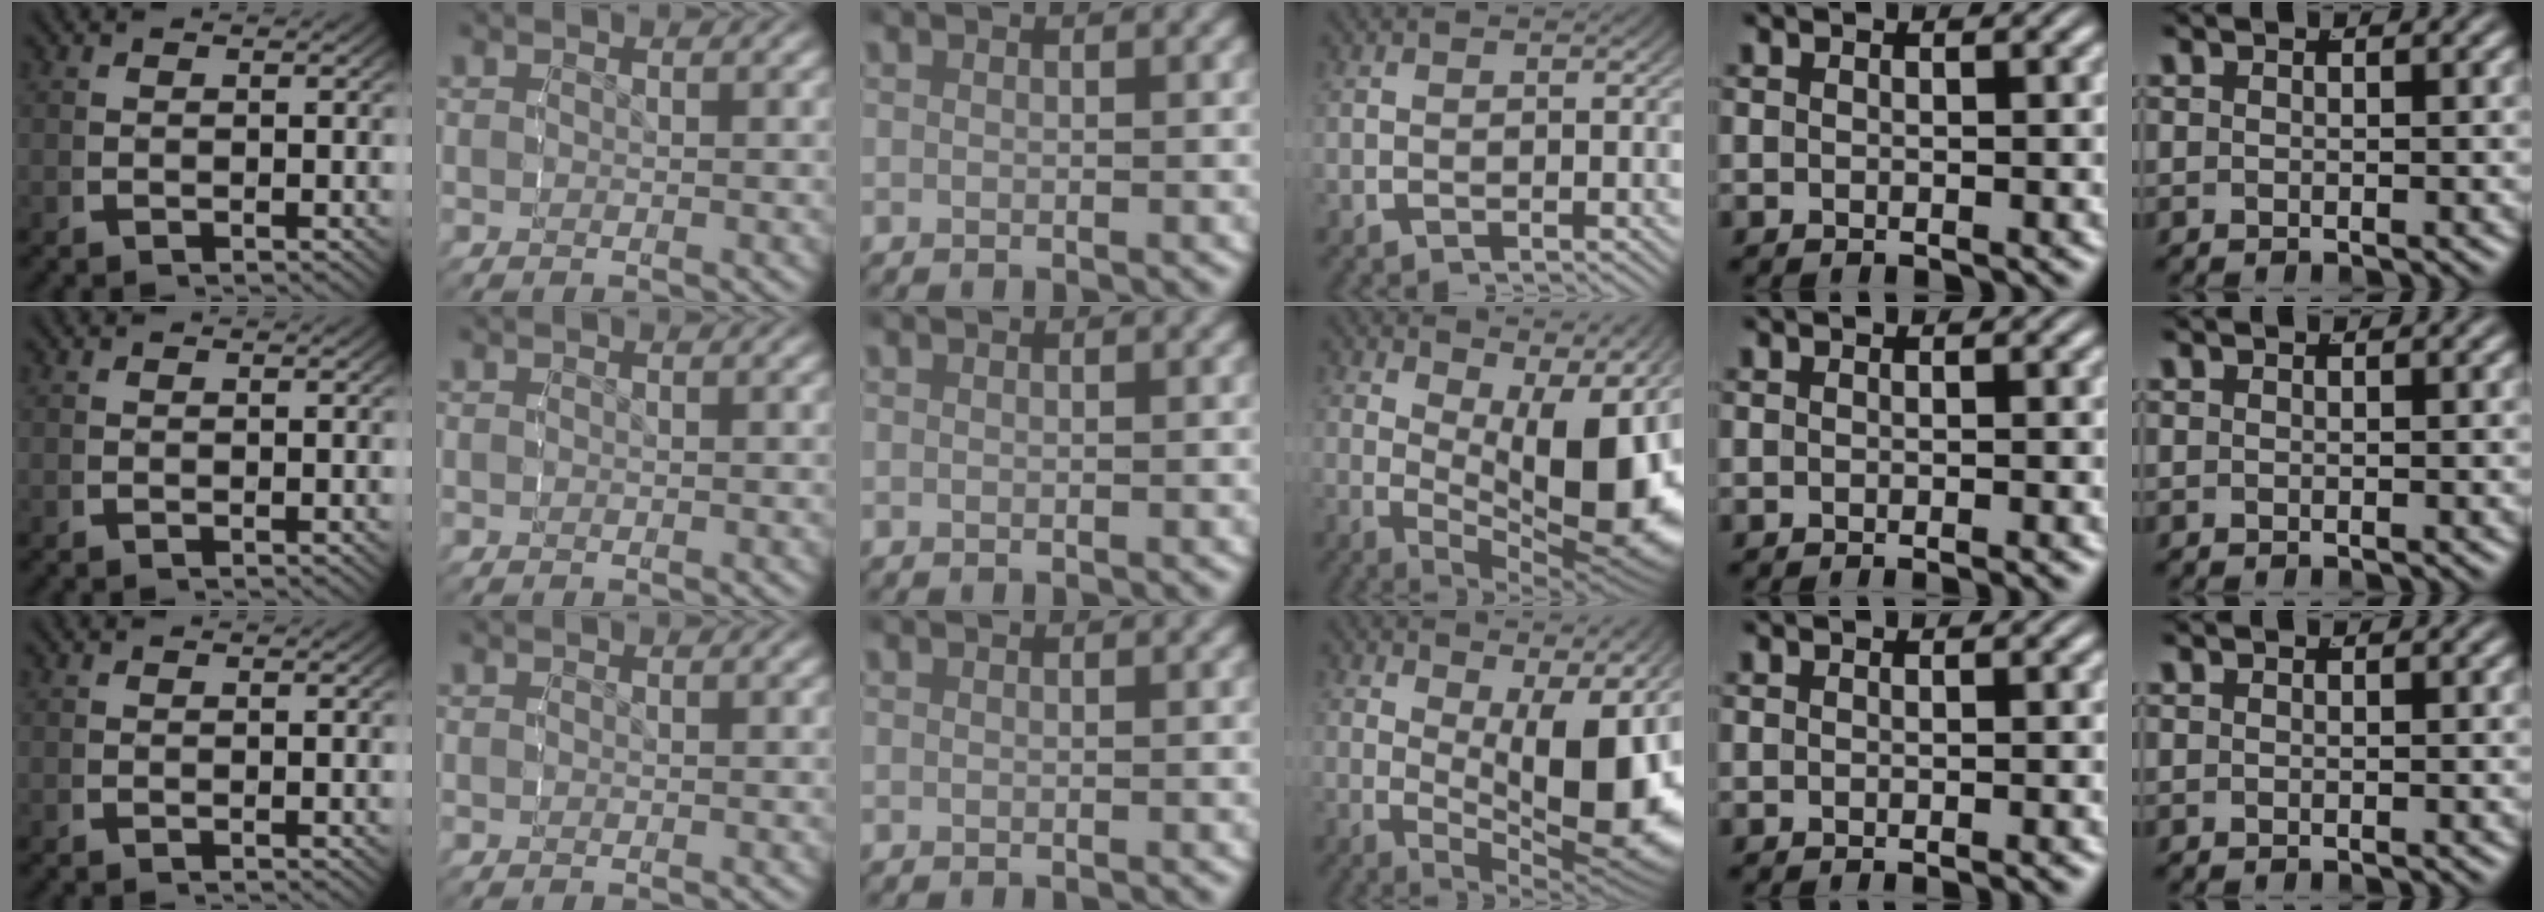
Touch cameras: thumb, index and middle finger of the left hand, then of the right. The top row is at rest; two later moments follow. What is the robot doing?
{"motion": "lift_and_place", "object": "toy banana"}